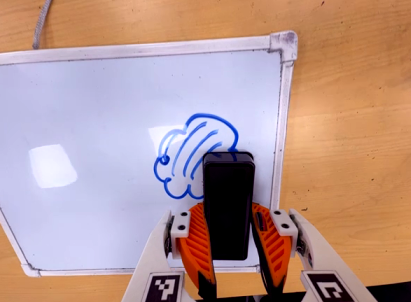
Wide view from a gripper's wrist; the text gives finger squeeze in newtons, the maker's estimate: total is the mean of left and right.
{"total": 9.3, "left": 8.3, "right": 10.3}